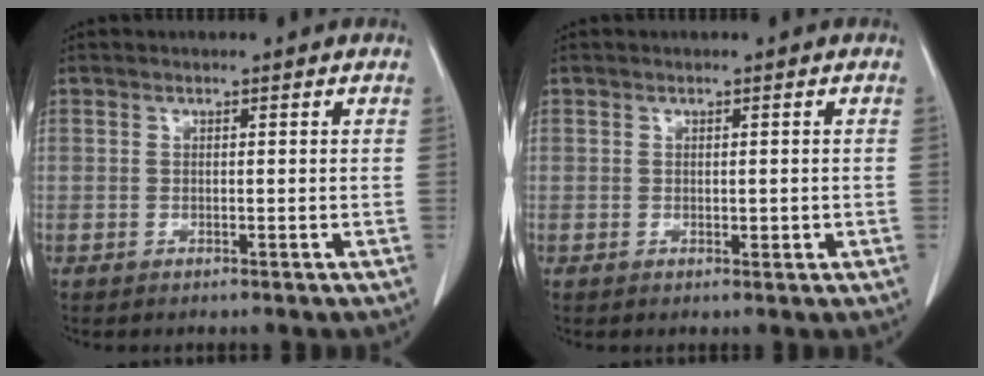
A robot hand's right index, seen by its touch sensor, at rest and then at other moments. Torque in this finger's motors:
{"motor_torque": [-0.08, -0.08, 0.03, 0.00]}